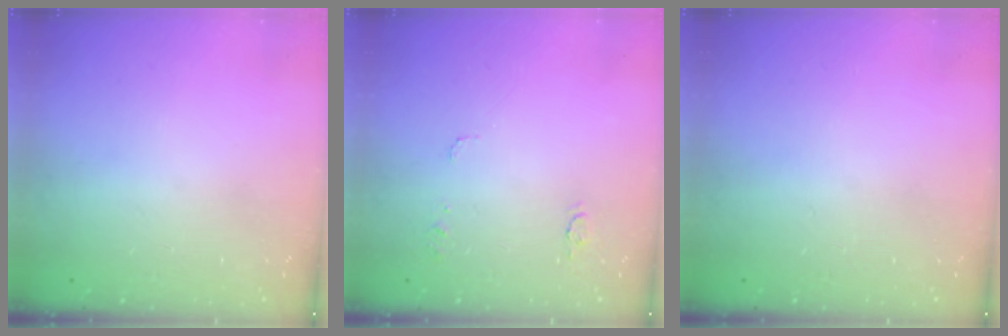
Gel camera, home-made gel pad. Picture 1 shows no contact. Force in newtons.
{"total": 5.2, "press": 5.1, "slide": 0.5}
{"total": 0.0}